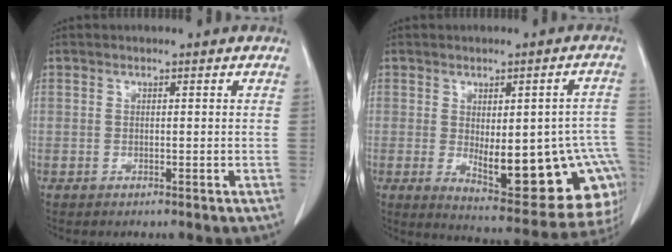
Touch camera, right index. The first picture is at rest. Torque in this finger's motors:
{"motor_torque": [1.51, -0.62, 0.37, 0.07]}